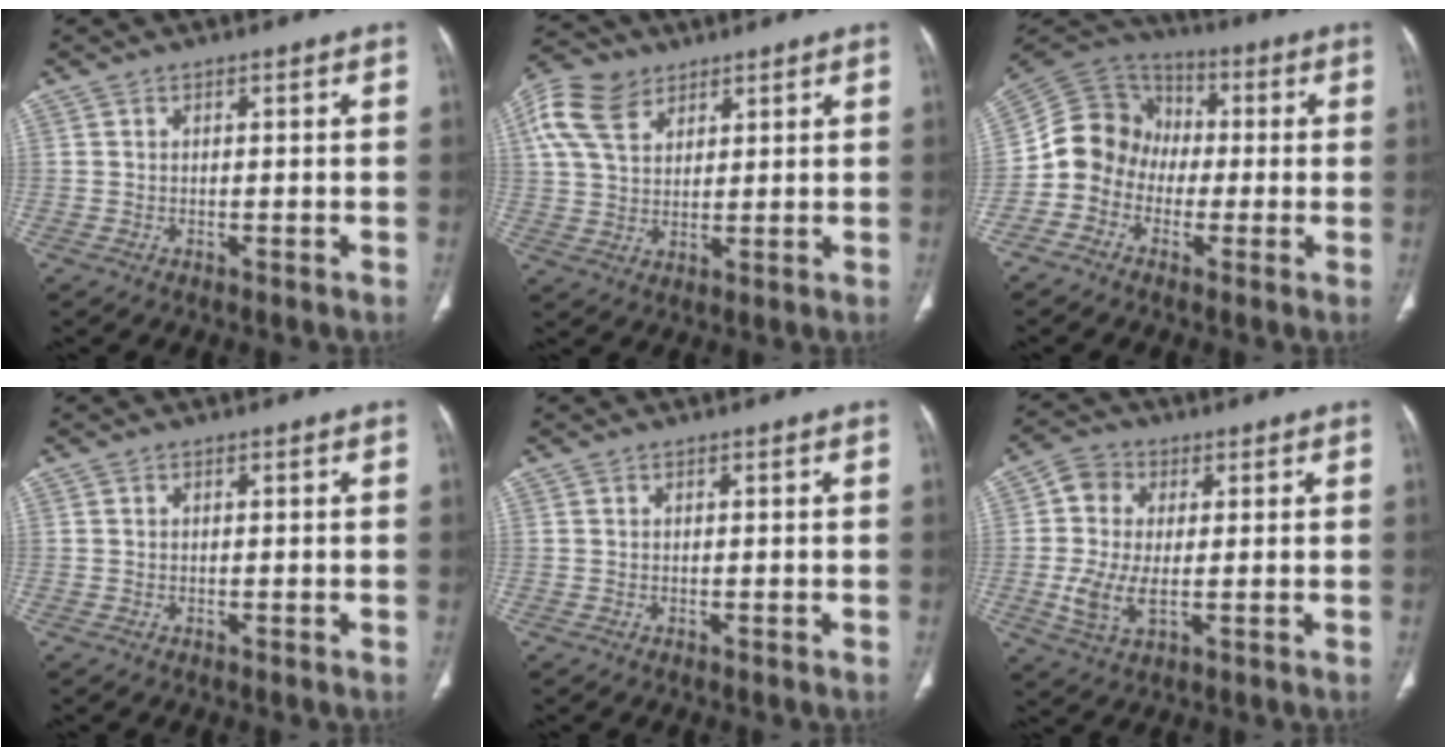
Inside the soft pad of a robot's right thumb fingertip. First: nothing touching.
{"total": 11.7, "force": [5.9, 7.8, 6.4], "torque": [-0.119, 0.000, 0.115]}
{"total": 11.6, "force": [-2.5, 10.5, 4.3], "torque": [-0.060, 0.052, -0.060]}
{"total": 0.0}
{"total": 0.0}
{"total": 9.5, "force": [0.1, 6.2, 7.2], "torque": [-0.138, 0.005, -0.001]}